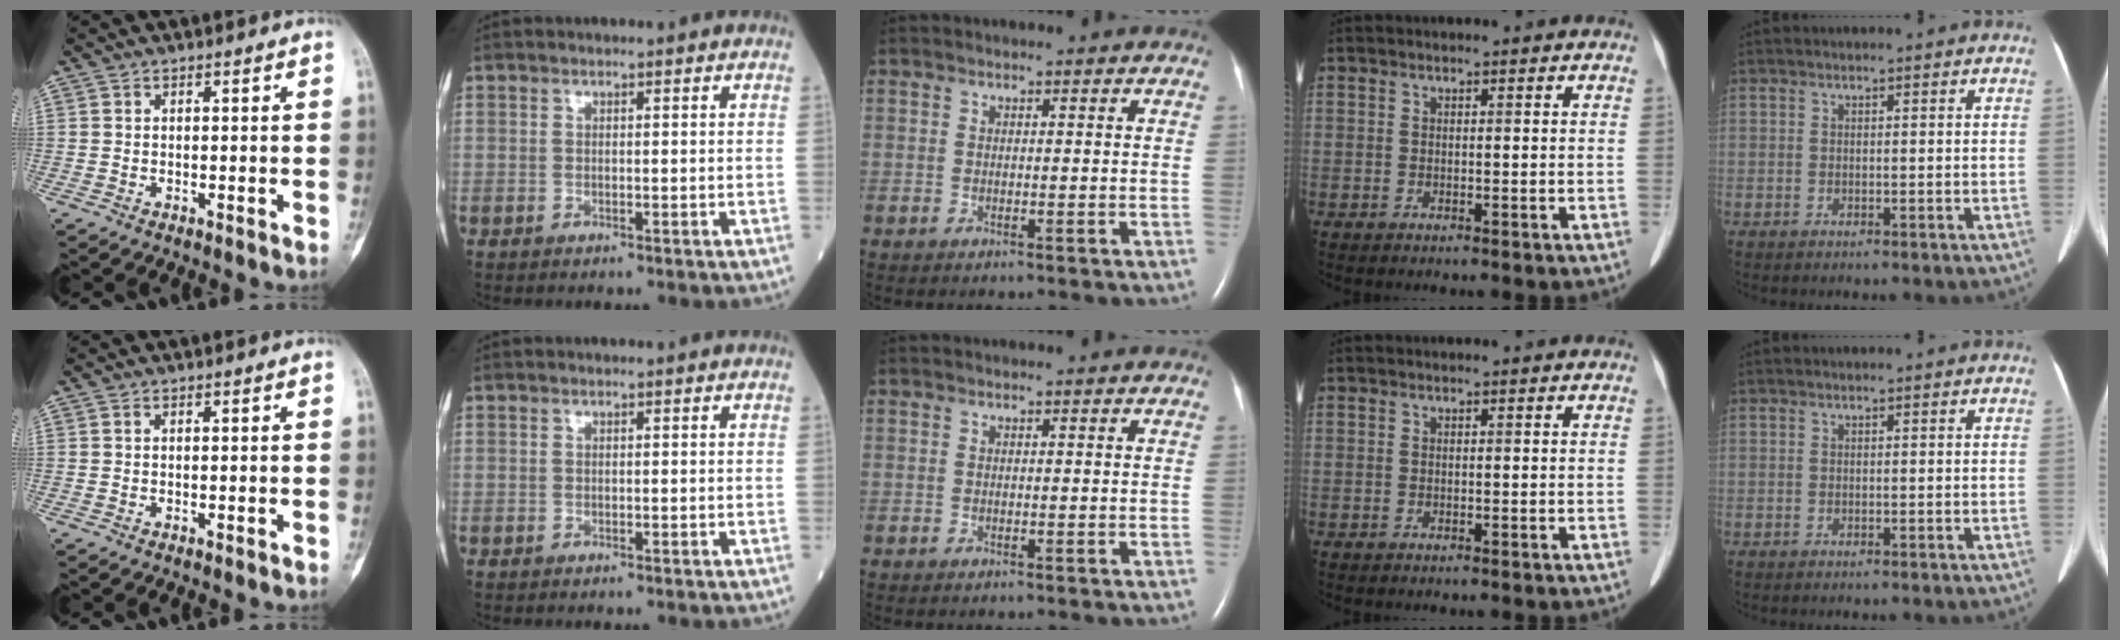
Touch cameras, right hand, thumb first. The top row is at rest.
{}